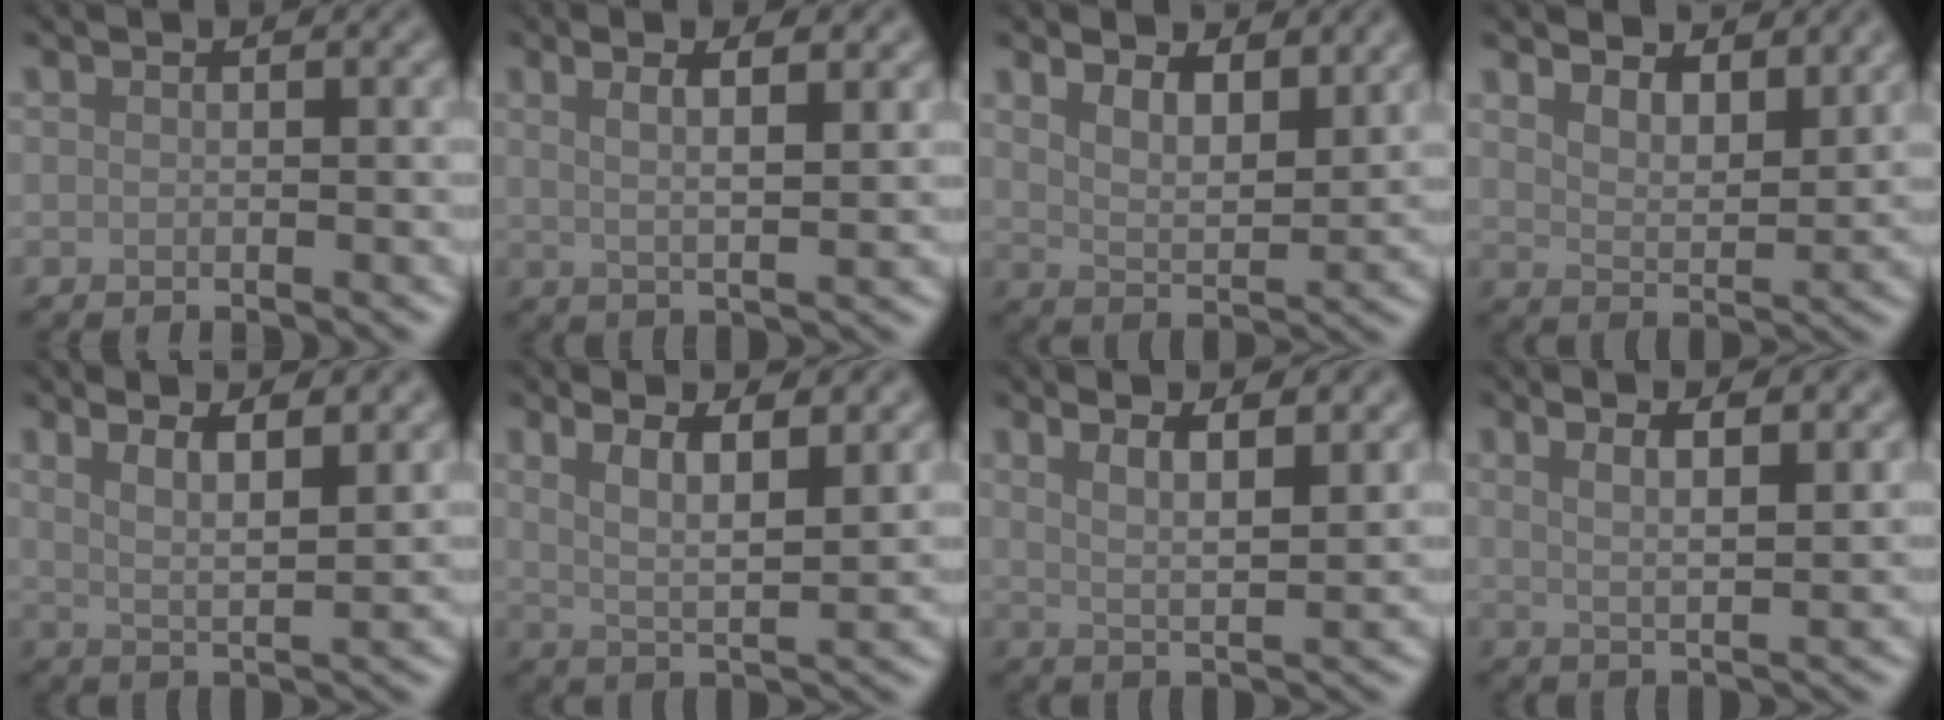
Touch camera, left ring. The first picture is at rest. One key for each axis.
{"total": 4.5, "fx": 2.3, "fy": 1.4, "fz": 3.7, "tx": -0.045, "ty": 0.001, "tz": 0.021}
{"total": 4.9, "fx": 3.1, "fy": 2.1, "fz": 3.0, "tx": -0.060, "ty": -0.006, "tz": 0.050}
{"total": 4.7, "fx": 3.7, "fy": 1.8, "fz": 2.3, "tx": -0.045, "ty": -0.003, "tz": 0.054}
{"total": 5.2, "fx": 3.4, "fy": 1.5, "fz": 3.7, "tx": -0.051, "ty": 0.009, "tz": 0.044}
{"total": 5.3, "fx": 2.8, "fy": 1.6, "fz": 4.2, "tx": -0.075, "ty": -0.002, "tz": 0.047}
{"total": 5.3, "fx": 3.4, "fy": 1.6, "fz": 3.7, "tx": -0.047, "ty": 0.009, "tz": 0.042}
{"total": 4.9, "fx": 2.8, "fy": 1.6, "fz": 3.7, "tx": -0.041, "ty": 0.007, "tz": 0.027}